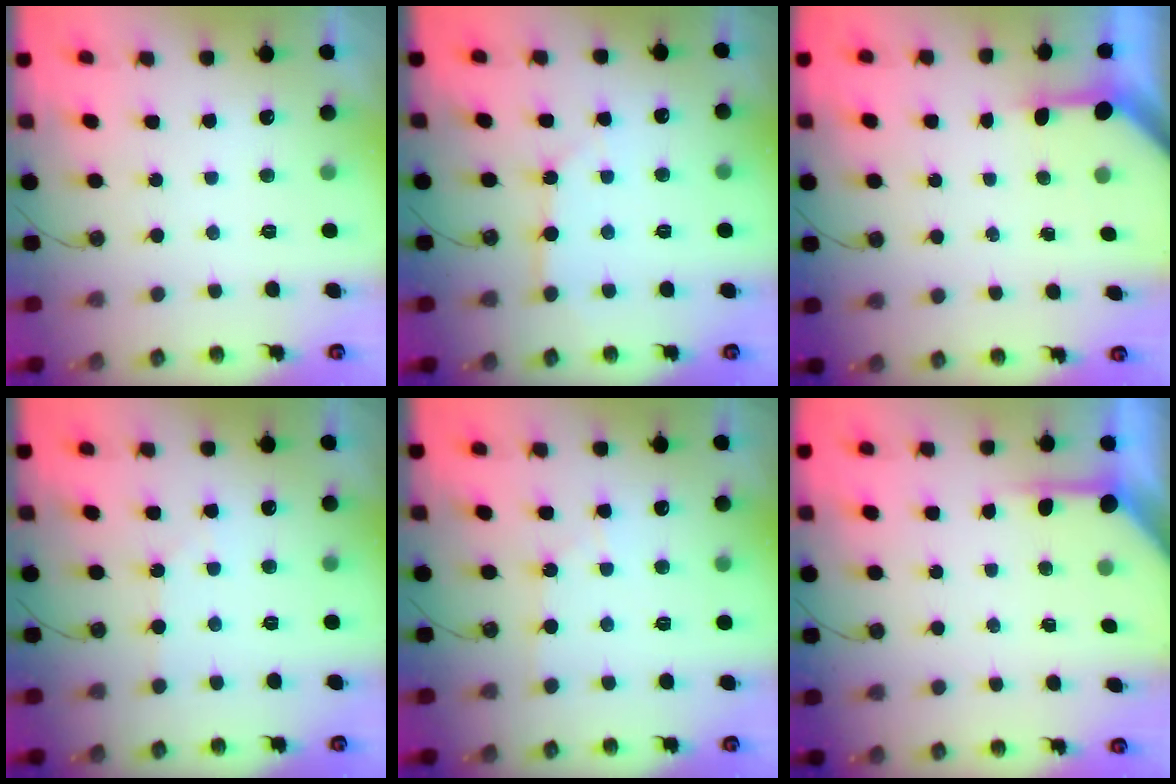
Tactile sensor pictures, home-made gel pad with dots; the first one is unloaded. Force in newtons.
{"total": 2.6, "press": 2.6, "slide": 0.3}
{"total": 3.0, "press": 3.0, "slide": 0.2}
{"total": 3.9, "press": 3.8, "slide": 0.7}
{"total": 4.6, "press": 4.6, "slide": 0.7}
{"total": 5.1, "press": 5.1, "slide": 0.4}